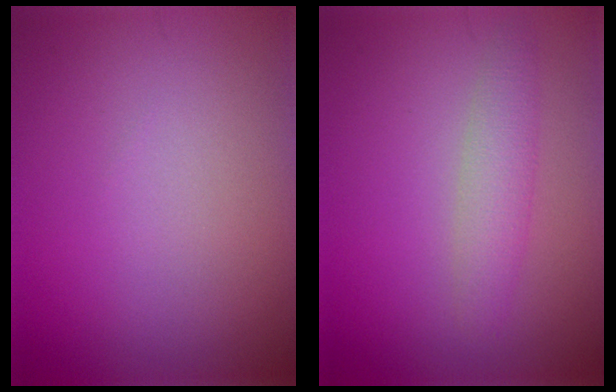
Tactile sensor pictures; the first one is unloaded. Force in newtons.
{"total": 2.5, "press": 2.5, "slide": 0.1}